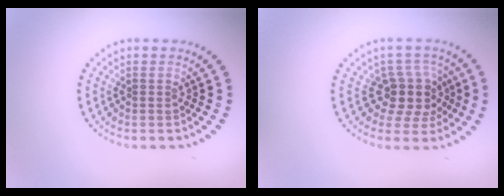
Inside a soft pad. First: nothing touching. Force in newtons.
{"total": 3.5, "press": 2.8, "slide": 2.0}